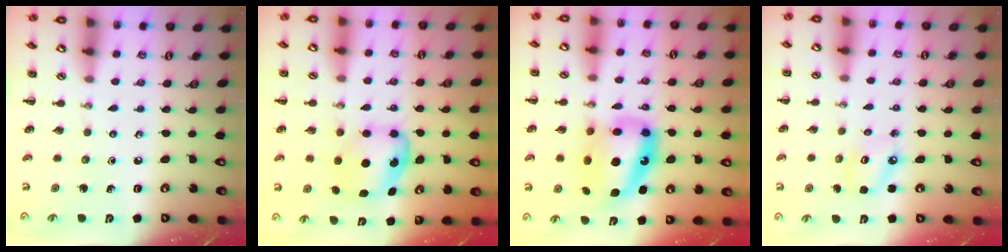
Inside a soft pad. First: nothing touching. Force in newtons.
{"total": 6.3, "press": 6.2, "slide": 0.7}
{"total": 14.3, "press": 13.9, "slide": 3.5}
{"total": 4.7, "press": 4.7, "slide": 0.5}